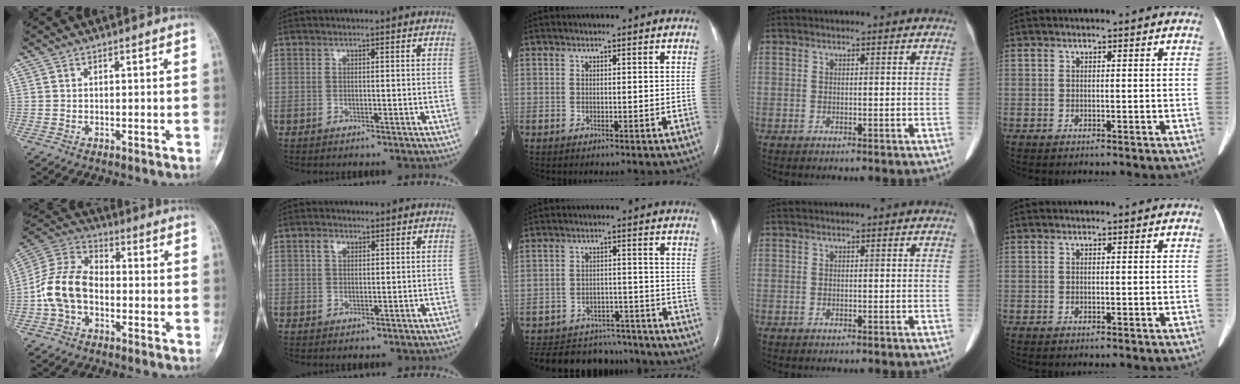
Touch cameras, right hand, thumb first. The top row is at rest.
{"thumb": {"total": 12.3, "force": [-2.6, 8.4, 8.5], "torque": [-0.162, 0.039, -0.060]}, "index": {"total": 1.9, "force": [0.9, 1.3, 1.1], "torque": [-0.025, 0.005, 0.018]}, "middle": {"total": 18.9, "force": [-17.2, 6.2, 5.0], "torque": [-0.123, 0.002, -0.232]}}